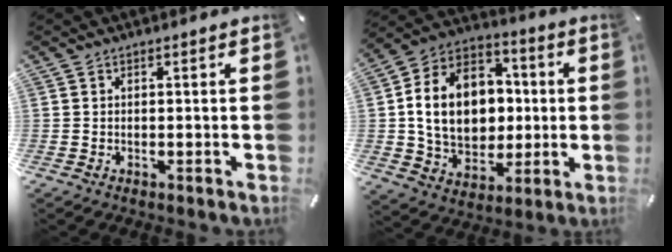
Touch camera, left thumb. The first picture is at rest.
{"total": 16.6, "force": [-0.1, 13.8, 9.2], "torque": [-0.195, 0.007, 0.006]}